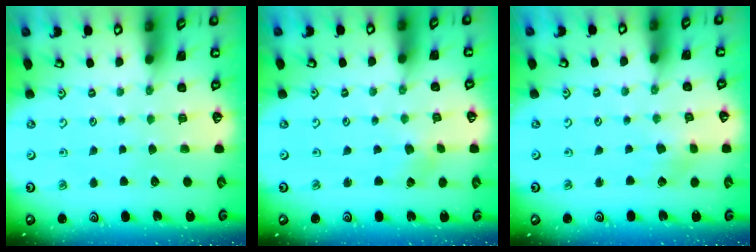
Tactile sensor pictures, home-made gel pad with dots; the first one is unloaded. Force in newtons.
{"total": 2.6, "press": 2.6, "slide": 0.6}
{"total": 2.3, "press": 2.3, "slide": 0.3}